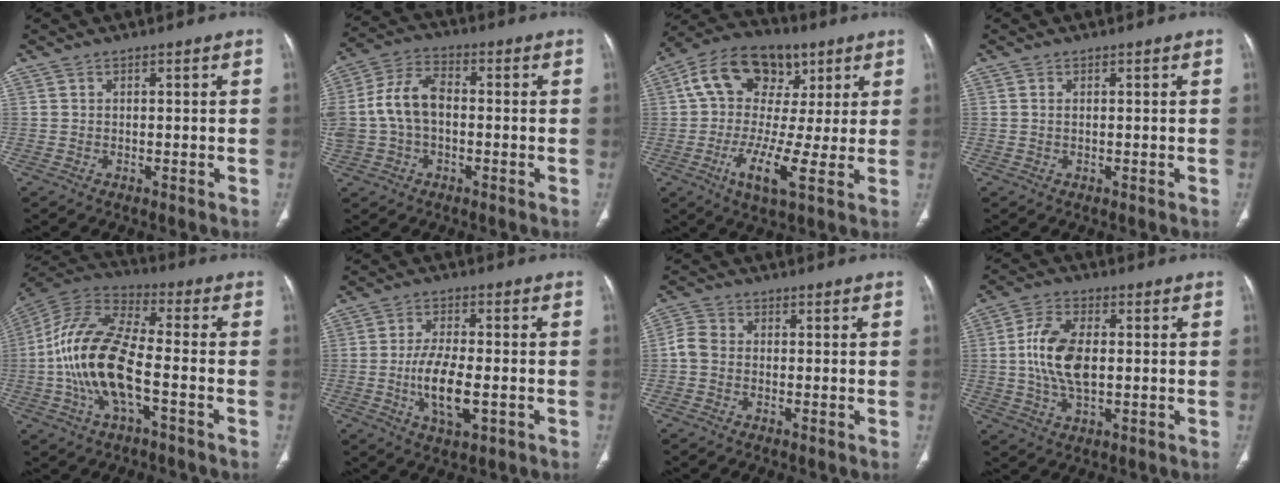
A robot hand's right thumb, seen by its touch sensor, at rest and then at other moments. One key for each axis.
{"total": 10.9, "fx": -0.5, "fy": 7.1, "fz": 8.2, "tx": -0.169, "ty": 0.035, "tz": -0.017}
{"total": 17.2, "fx": 3.1, "fy": 10.3, "fz": 13.5, "tx": -0.208, "ty": 0.007, "tz": 0.038}
{"total": 0.5, "fx": 0.1, "fy": 0.2, "fz": 0.4, "tx": -0.012, "ty": 0.004, "tz": 0.002}
{"total": 17.2, "fx": -3.8, "fy": 7.0, "fz": 15.2, "tx": -0.315, "ty": 0.036, "tz": -0.075}
{"total": 9.1, "fx": -2.2, "fy": 3.9, "fz": 8.0, "tx": -0.148, "ty": 0.004, "tz": -0.036}
{"total": 3.7, "fx": -0.6, "fy": 3.0, "fz": 2.1, "tx": -0.042, "ty": 0.010, "tz": -0.022}
{"total": 10.9, "fx": 0.3, "fy": 5.9, "fz": 9.2, "tx": -0.182, "ty": 0.005, "tz": 0.004}